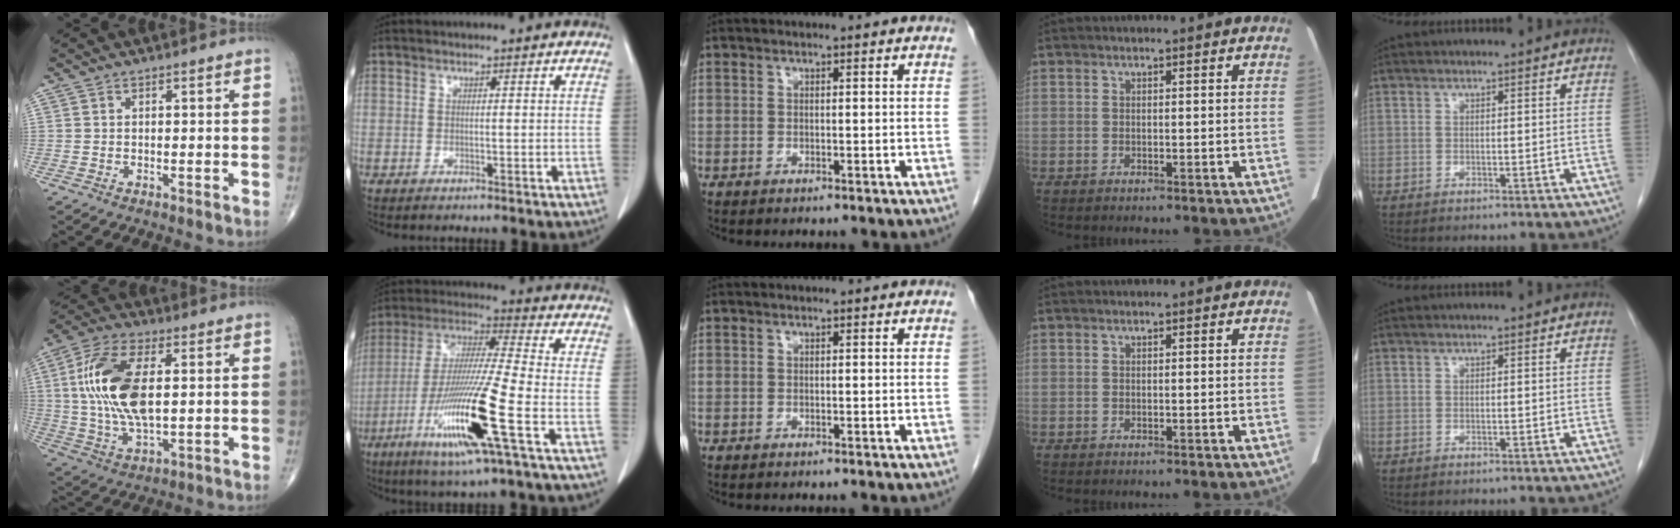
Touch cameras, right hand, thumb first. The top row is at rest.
{"thumb": {"total": 16.8, "force": [2.3, 7.9, 14.6], "torque": [-0.298, 0.000, 0.044]}, "index": {"total": 17.0, "force": [-6.7, -0.5, 15.6], "torque": [-0.322, -0.027, -0.129]}}